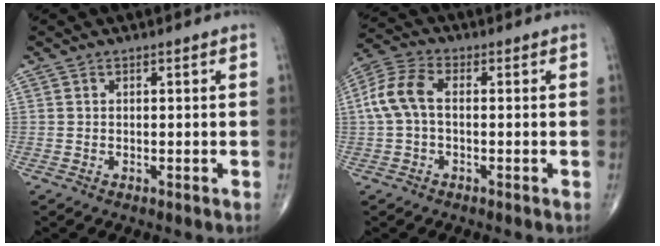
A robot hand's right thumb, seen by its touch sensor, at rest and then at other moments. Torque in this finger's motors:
{"motor_torque": [-0.19, 0.48, 0.81, -0.03, 0.14]}